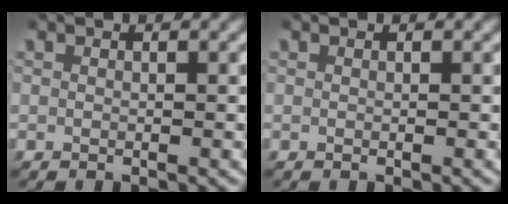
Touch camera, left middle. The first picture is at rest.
{"total": 0.0}